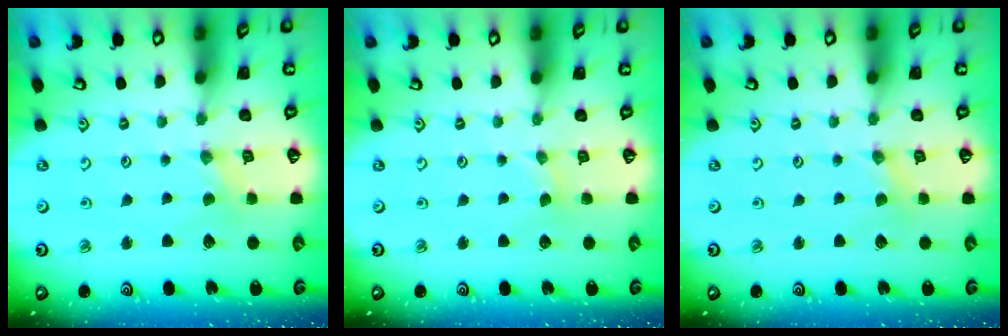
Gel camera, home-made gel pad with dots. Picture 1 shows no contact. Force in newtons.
{"total": 0.0}
{"total": 1.0, "press": 1.0, "slide": 0.1}